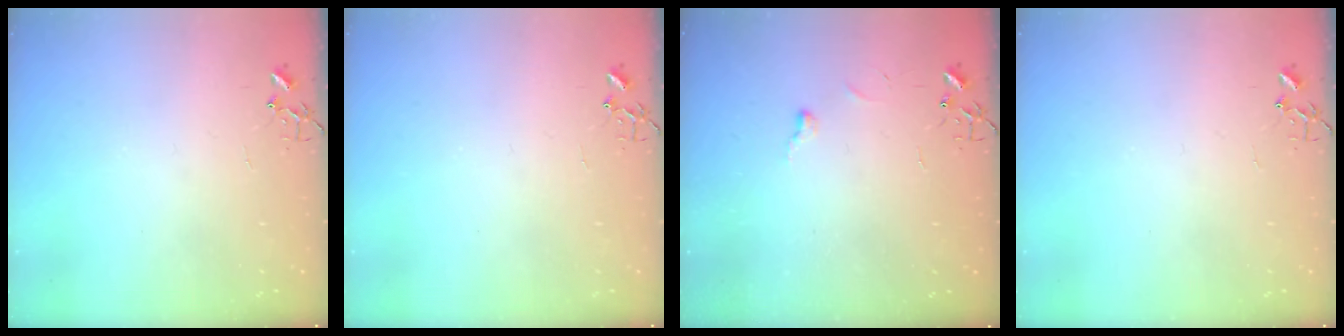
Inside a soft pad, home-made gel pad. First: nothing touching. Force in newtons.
{"total": 0.0}
{"total": 3.8, "press": 3.8, "slide": 0.5}
{"total": 0.0}